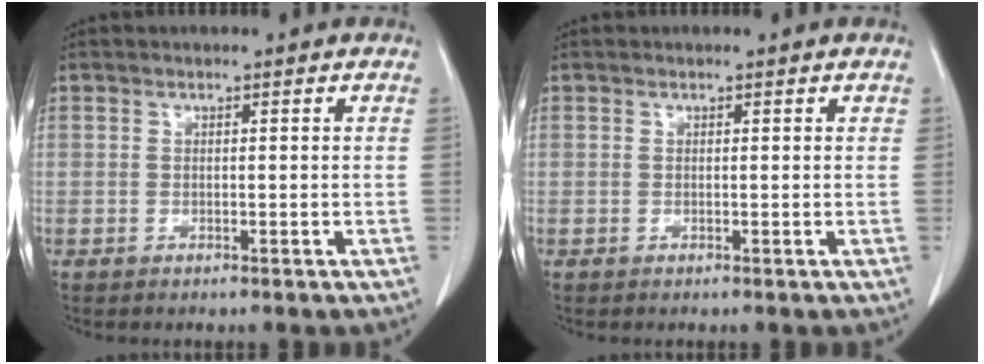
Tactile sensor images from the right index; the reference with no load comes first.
{"total": 0.0}